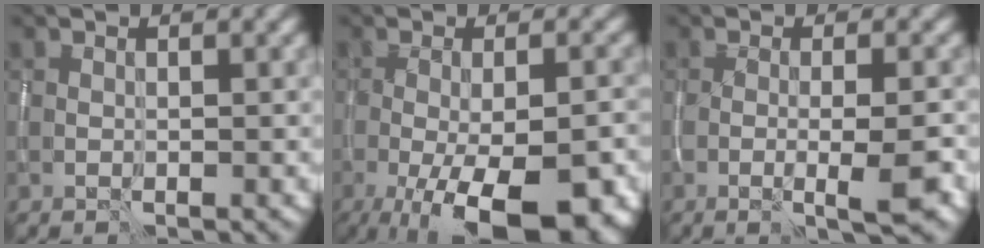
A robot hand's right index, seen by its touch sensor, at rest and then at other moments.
{"total": 11.1, "force": [-5.0, 3.5, 9.2], "torque": [-0.146, -0.016, -0.074]}
{"total": 4.1, "force": [-1.1, 0.6, 3.9], "torque": [-0.055, -0.009, -0.013]}